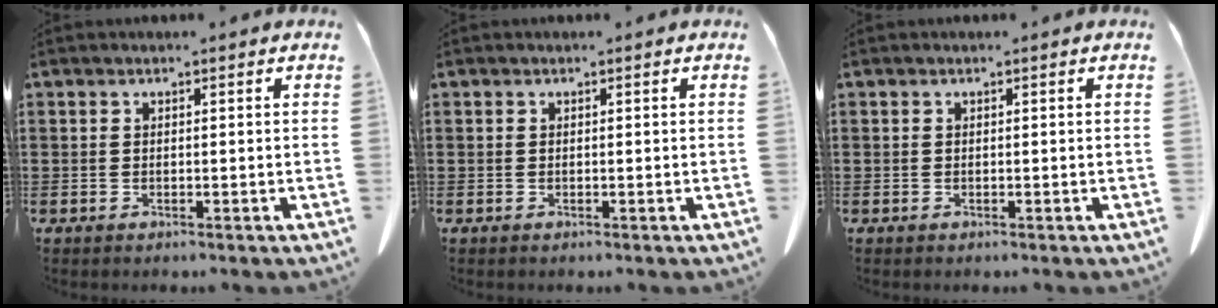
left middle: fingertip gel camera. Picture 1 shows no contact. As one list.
[{"total": 0.0}, {"total": 0.0}]